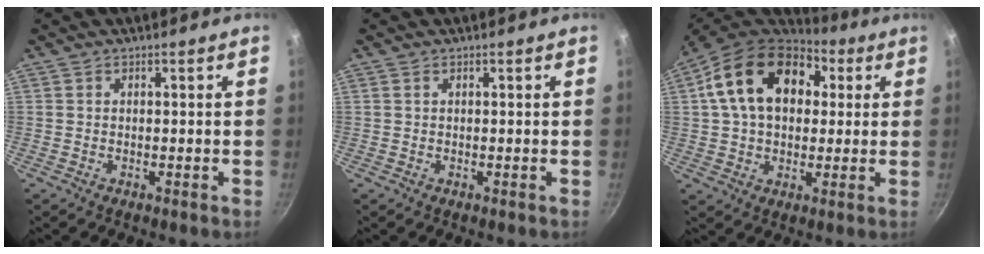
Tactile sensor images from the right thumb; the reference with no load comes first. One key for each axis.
{"total": 0.0}
{"total": 19.2, "fx": 5.1, "fy": 13.4, "fz": 12.8, "tx": -0.194, "ty": 0.018, "tz": 0.071}